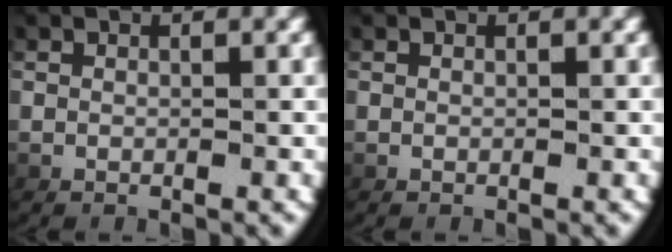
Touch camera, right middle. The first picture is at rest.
{"total": 0.0}